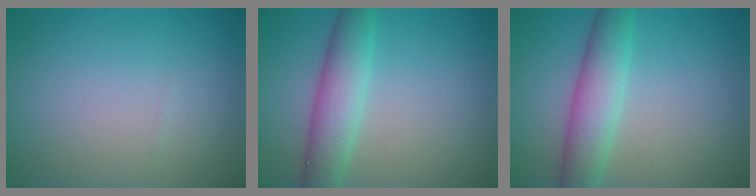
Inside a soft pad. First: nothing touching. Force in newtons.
{"total": 4.8, "press": 4.8, "slide": 0.1}
{"total": 4.8, "press": 4.8, "slide": 0.2}